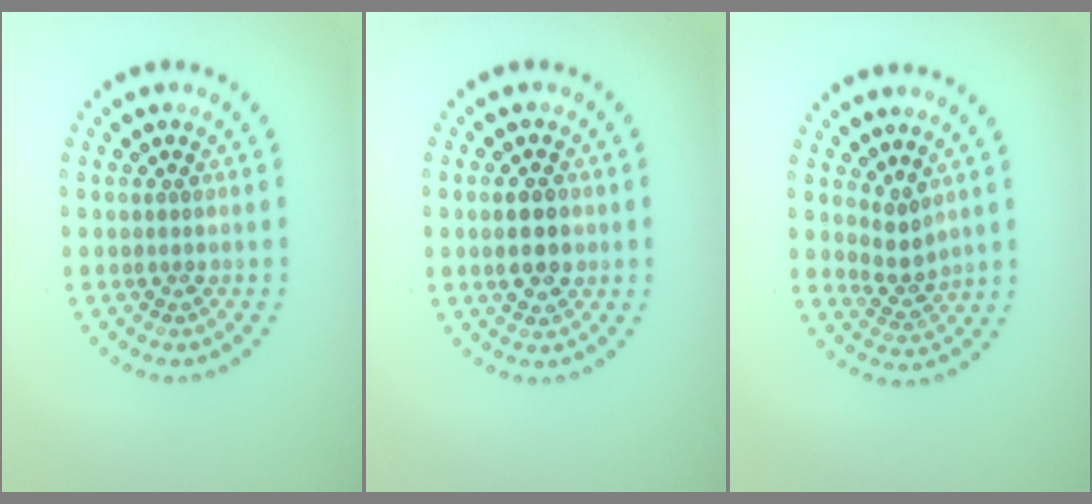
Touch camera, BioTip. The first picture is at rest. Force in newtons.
{"total": 3.0, "press": 3.0, "slide": 0.1}
{"total": 2.0, "press": 1.4, "slide": 1.4}